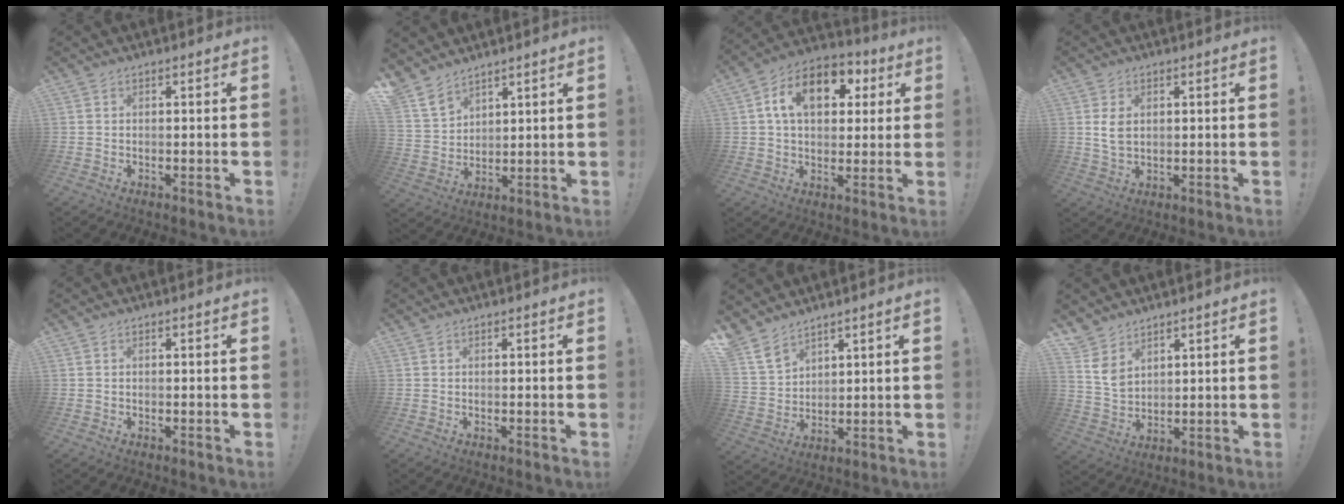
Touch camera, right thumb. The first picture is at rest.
{"total": 8.4, "force": [6.9, 4.1, 2.3], "torque": [-0.055, -0.044, 0.139]}
{"total": 15.0, "force": [4.5, 9.9, 10.3], "torque": [-0.161, 0.004, 0.082]}
{"total": 5.0, "force": [1.3, 3.2, 3.6], "torque": [-0.061, -0.009, 0.019]}
{"total": 0.0}
{"total": 0.0}
{"total": 8.5, "force": [6.9, 4.1, 2.7], "torque": [-0.067, -0.040, 0.141]}
{"total": 6.8, "force": [4.6, 4.4, 2.4], "torque": [-0.047, -0.028, 0.092]}